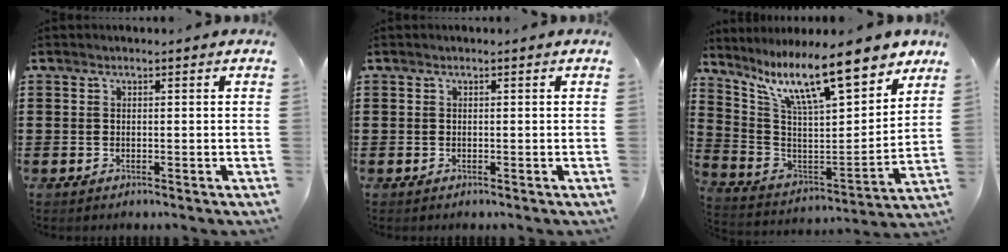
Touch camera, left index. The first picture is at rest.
{"total": 0.0}
{"total": 13.9, "force": [10.5, 2.7, 8.6], "torque": [-0.175, -0.065, 0.177]}